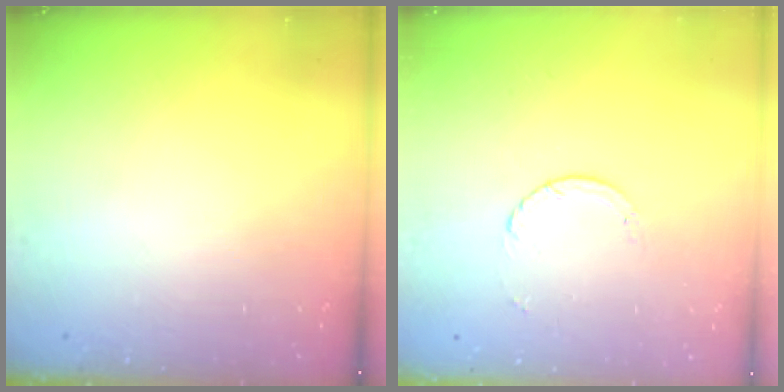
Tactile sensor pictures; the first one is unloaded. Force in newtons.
{"total": 2.5, "press": 2.4, "slide": 0.2}